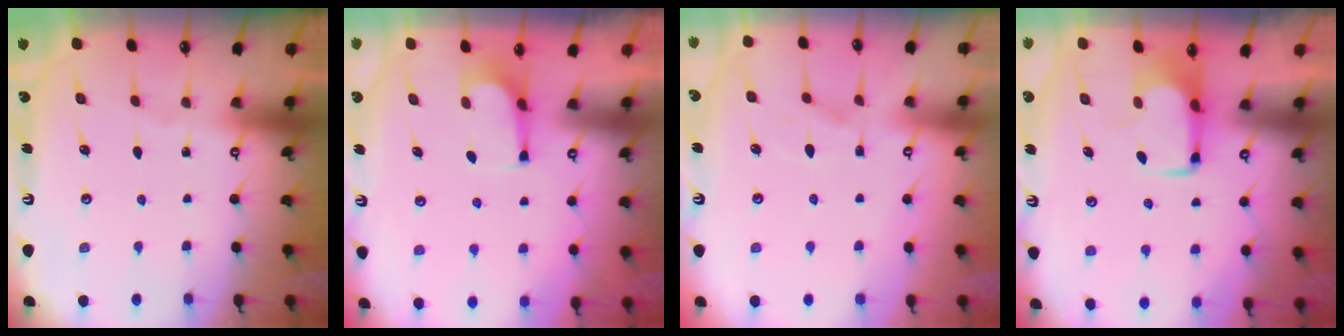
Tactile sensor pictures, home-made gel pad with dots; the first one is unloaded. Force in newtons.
{"total": 1.4, "press": 1.4, "slide": 0.4}
{"total": 1.3, "press": 0.0, "slide": 1.3}
{"total": 1.6, "press": 1.6, "slide": 0.4}